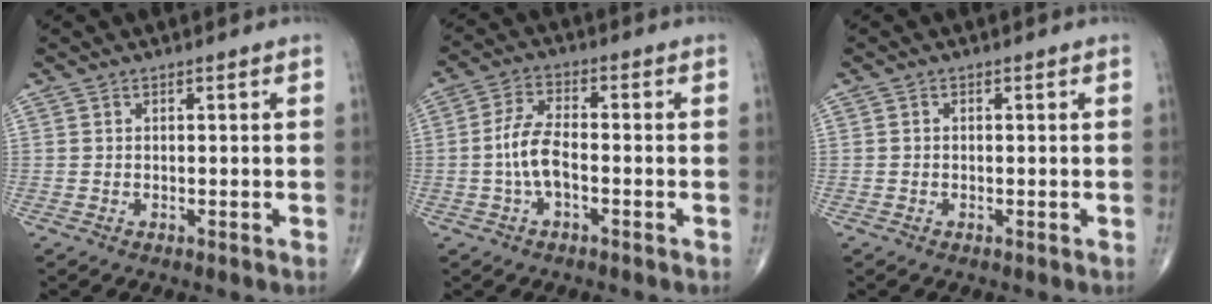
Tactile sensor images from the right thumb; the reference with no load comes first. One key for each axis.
{"total": 6.6, "fx": -1.5, "fy": 2.9, "fz": 5.8, "tx": -0.124, "ty": 0.021, "tz": -0.032}
{"total": 0.0}